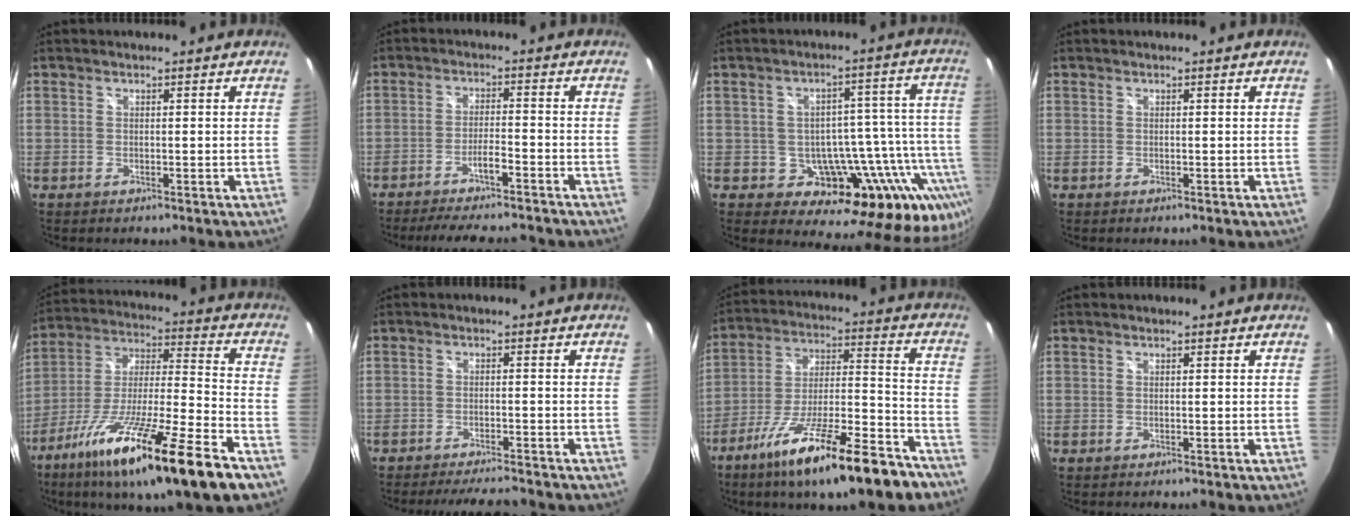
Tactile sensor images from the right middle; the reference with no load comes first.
{"total": 12.1, "force": [-10.8, 1.2, 5.3], "torque": [-0.113, -0.001, -0.162]}
{"total": 18.4, "force": [-8.6, 11.6, 11.3], "torque": [-0.137, 0.014, -0.102]}
{"total": 0.0}
{"total": 25.1, "force": [-15.1, 2.7, 19.8], "torque": [-0.342, -0.048, -0.257]}
{"total": 8.2, "force": [-7.4, 1.2, 3.1], "torque": [-0.071, -0.005, -0.108]}
{"total": 23.1, "force": [-15.9, 4.6, 16.1], "torque": [-0.271, -0.027, -0.249]}
{"total": 0.0}